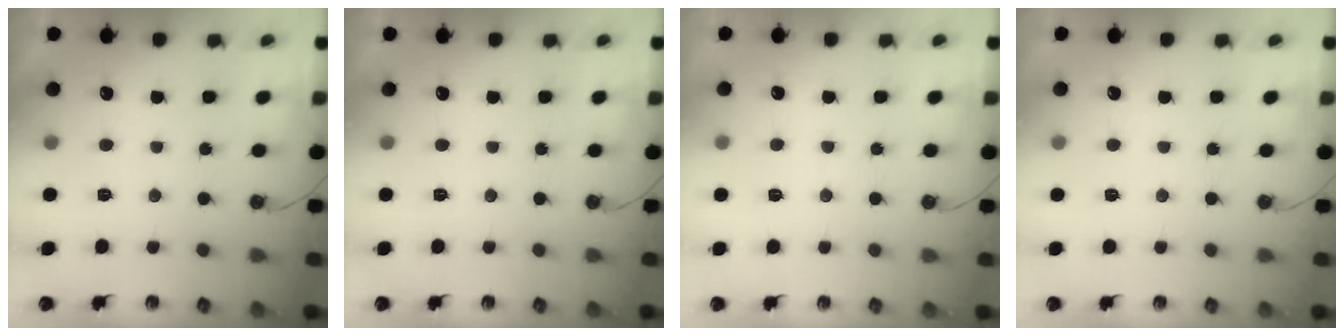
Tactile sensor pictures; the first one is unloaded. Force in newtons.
{"total": 0.0}
{"total": 2.5, "press": 2.5, "slide": 0.3}
{"total": 2.8, "press": 2.8, "slide": 0.3}